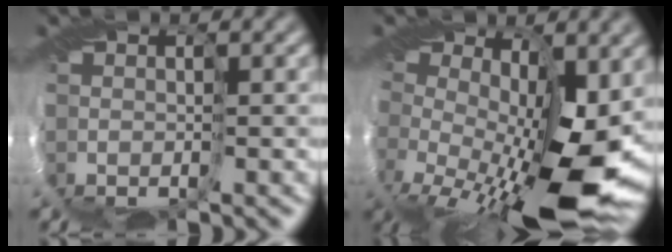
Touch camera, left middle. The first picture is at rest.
{"total": 12.9, "force": [-2.7, 5.8, 11.3], "torque": [-0.213, -0.039, -0.038]}